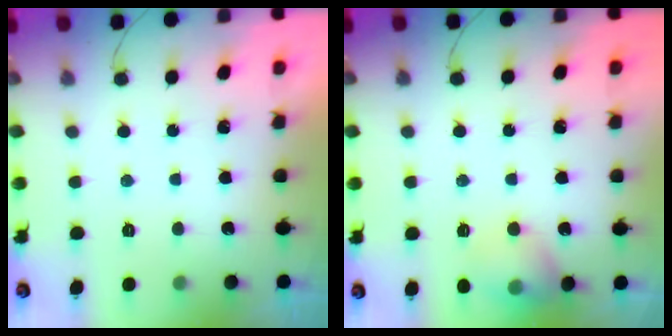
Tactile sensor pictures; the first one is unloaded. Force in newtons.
{"total": 10.6, "press": 10.5, "slide": 1.6}